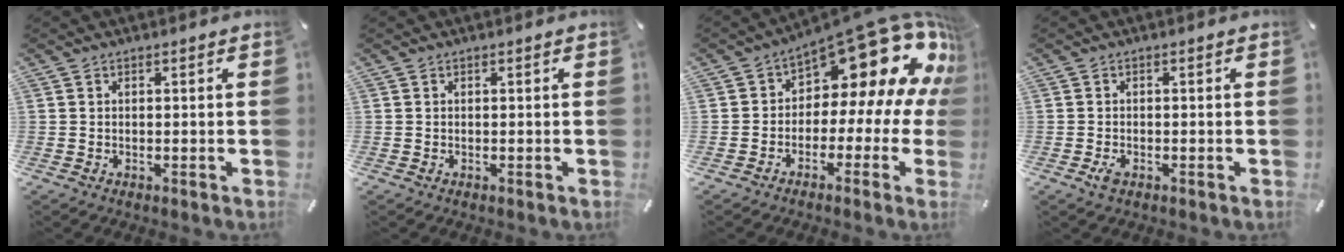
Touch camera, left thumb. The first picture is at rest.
{"total": 0.0}
{"total": 19.6, "force": [10.1, 9.9, 13.5], "torque": [-0.180, -0.086, 0.169]}
{"total": 1.8, "force": [-1.0, 0.9, 1.3], "torque": [-0.030, 0.000, -0.019]}